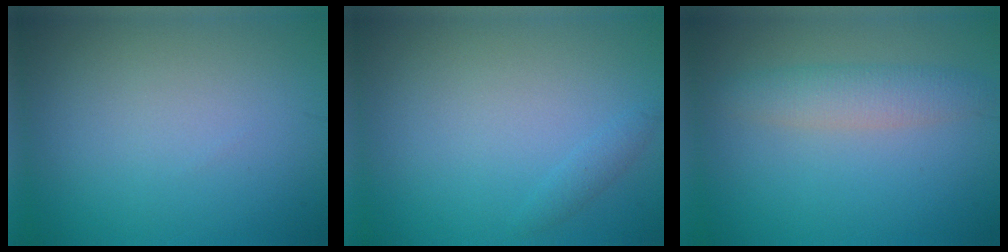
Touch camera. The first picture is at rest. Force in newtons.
{"total": 0.8, "press": 0.8, "slide": 0.0}
{"total": 3.0, "press": 3.0, "slide": 0.0}